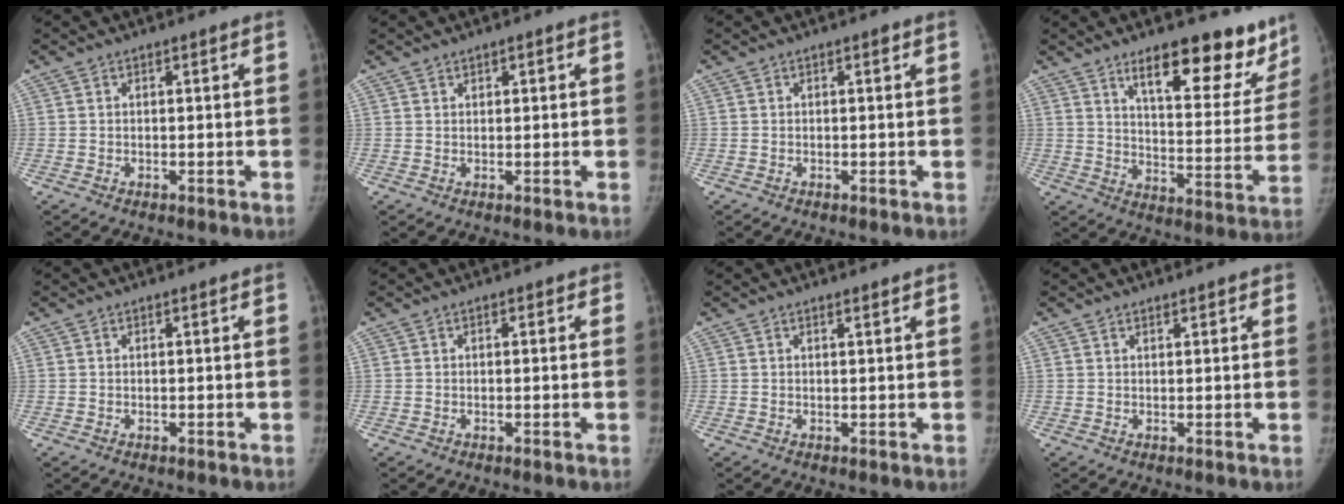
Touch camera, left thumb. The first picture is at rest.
{"total": 1.2, "force": [0.7, 0.6, 0.7], "torque": [-0.004, -0.002, 0.010]}
{"total": 0.5, "force": [0.3, 0.2, 0.4], "torque": [-0.007, -0.001, 0.003]}
{"total": 19.3, "force": [14.2, 7.1, 11.0], "torque": [-0.086, -0.090, 0.198]}
{"total": 0.0}
{"total": 1.2, "force": [0.5, 0.7, 0.8], "torque": [-0.005, 0.000, 0.003]}
{"total": 1.0, "force": [0.8, 0.1, 0.6], "torque": [-0.008, -0.005, 0.014]}
{"total": 1.5, "force": [1.2, 0.6, 0.7], "torque": [-0.002, -0.006, 0.015]}